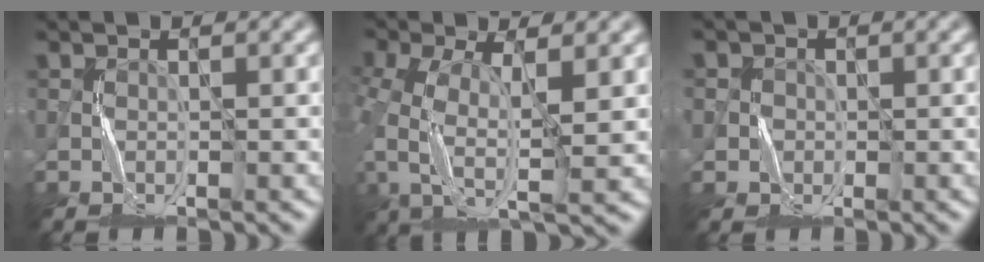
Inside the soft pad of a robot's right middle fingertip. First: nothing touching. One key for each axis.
{"total": 7.3, "fx": -1.6, "fy": 3.8, "fz": 6.0, "tx": -0.144, "ty": -0.007, "tz": -0.038}
{"total": 1.7, "fx": -0.1, "fy": 1.7, "fz": -0.2, "tx": -0.001, "ty": -0.004, "tz": 0.001}